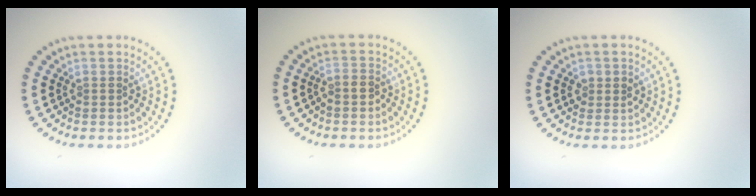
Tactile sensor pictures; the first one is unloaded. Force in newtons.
{"total": 1.0, "press": 0.8, "slide": 0.7}
{"total": 1.5, "press": 1.4, "slide": 0.3}